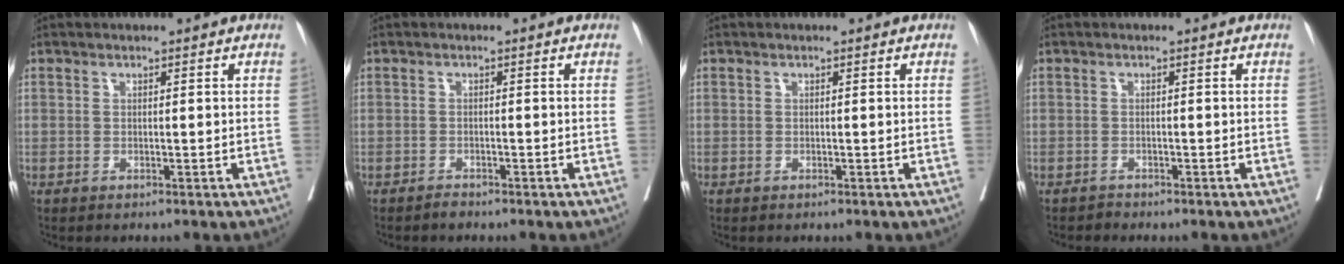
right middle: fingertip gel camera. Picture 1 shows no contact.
{"total": 0.8, "force": [-0.8, 0.1, 0.1], "torque": [-0.006, -0.002, -0.014]}
{"total": 0.0}
{"total": 0.7, "force": [-0.6, 0.1, -0.3], "torque": [-0.002, -0.004, -0.013]}